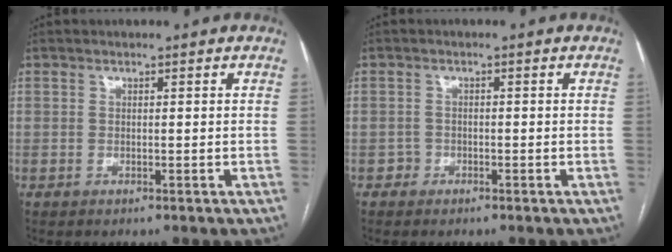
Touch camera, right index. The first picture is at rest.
{"total": 1.4, "force": [-0.8, 1.1, -0.2], "torque": [0.005, 0.008, -0.019]}